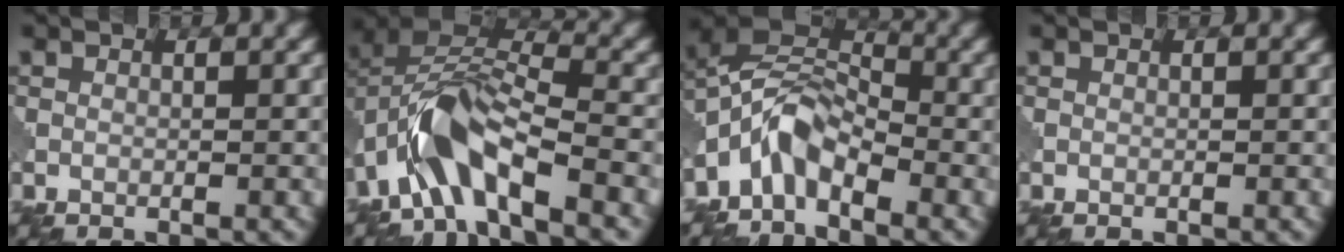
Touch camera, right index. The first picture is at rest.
{"total": 8.0, "force": [-3.9, 2.9, 6.3], "torque": [-0.111, 0.012, -0.086]}
{"total": 5.2, "force": [-3.2, 2.5, 3.2], "torque": [-0.057, 0.012, -0.078]}
{"total": 0.0}